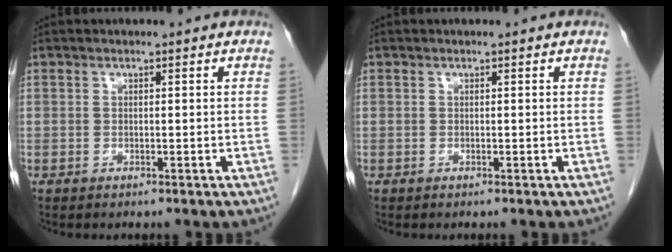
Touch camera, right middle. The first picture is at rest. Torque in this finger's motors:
{"motor_torque": [0.00, 0.00, 0.00, 0.00]}